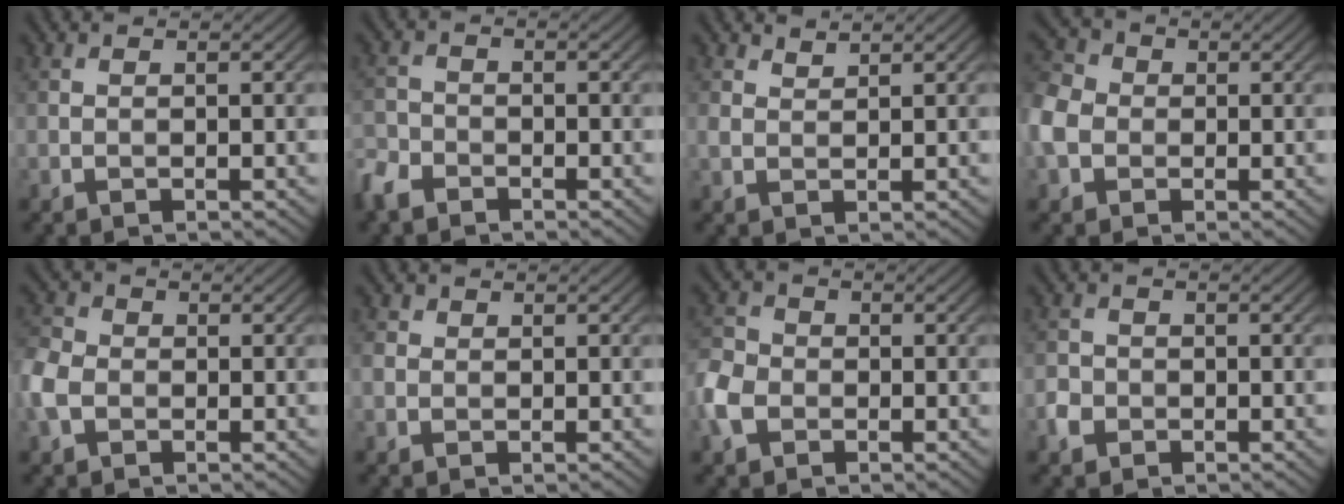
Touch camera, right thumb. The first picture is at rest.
{"total": 3.6, "force": [-2.8, 1.9, 1.3], "torque": [-0.035, -0.006, -0.071]}
{"total": 1.8, "force": [1.5, 0.6, 0.6], "torque": [-0.020, 0.001, 0.035]}
{"total": 7.0, "force": [-1.3, 5.7, 3.9], "torque": [-0.126, 0.004, -0.047]}
{"total": 5.1, "force": [-1.5, 3.9, 3.0], "torque": [-0.089, 0.003, -0.042]}
{"total": 1.5, "force": [0.3, 1.3, 0.6], "torque": [-0.017, 0.002, 0.003]}
{"total": 5.0, "force": [-2.0, 3.9, 2.5], "torque": [-0.073, 0.001, -0.055]}
{"total": 2.1, "force": [-1.1, 1.8, 0.6], "torque": [-0.012, 0.000, -0.025]}